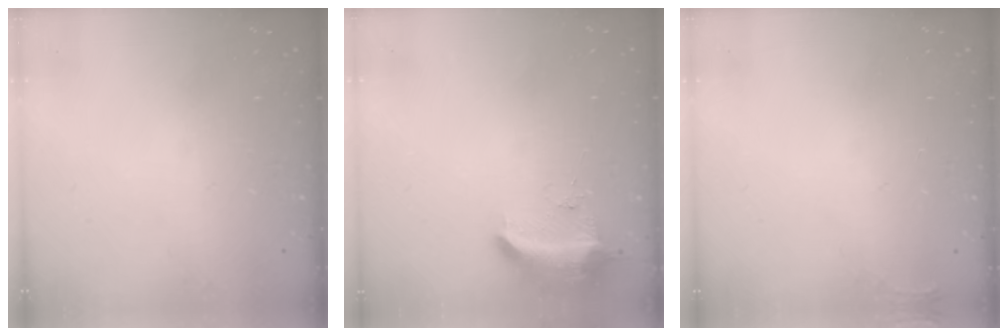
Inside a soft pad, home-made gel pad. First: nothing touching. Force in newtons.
{"total": 10.2, "press": 9.6, "slide": 3.5}
{"total": 3.6, "press": 3.6, "slide": 0.6}